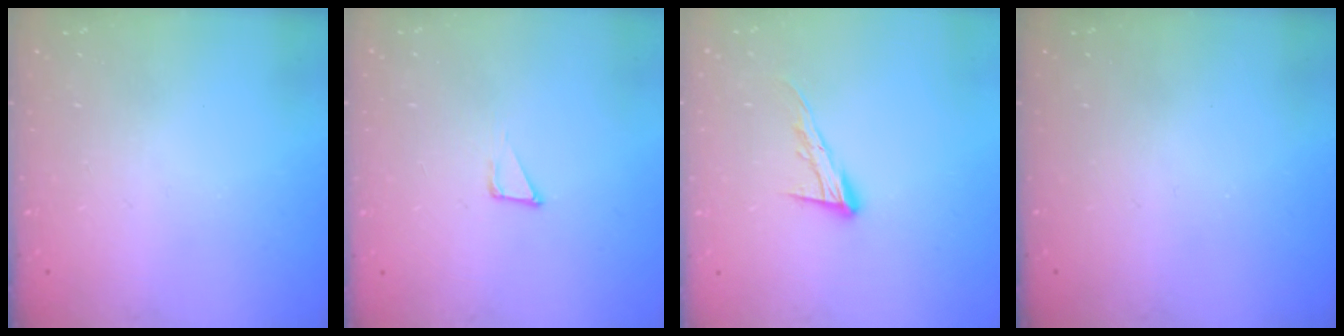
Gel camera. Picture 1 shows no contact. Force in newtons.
{"total": 2.7, "press": 2.7, "slide": 0.3}
{"total": 9.8, "press": 9.8, "slide": 0.6}
{"total": 0.0}